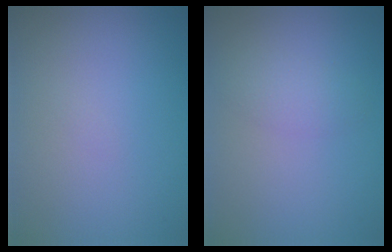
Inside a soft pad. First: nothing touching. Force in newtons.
{"total": 1.7, "press": 1.7, "slide": 0.1}